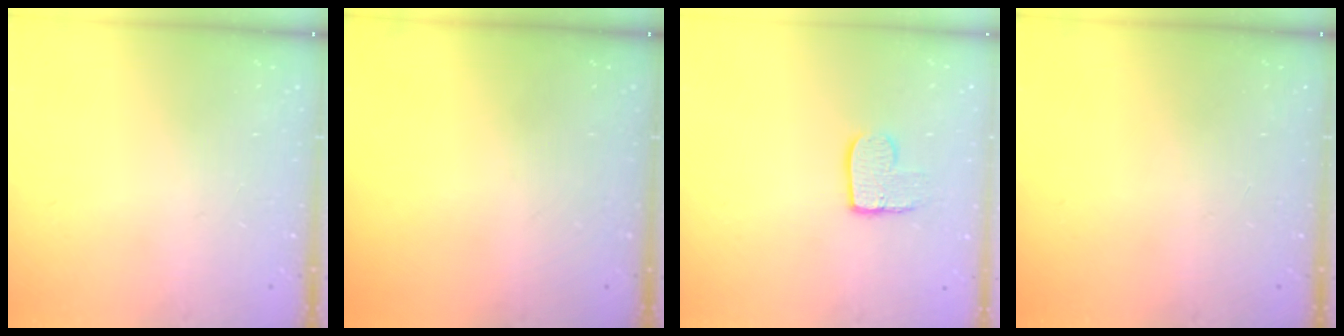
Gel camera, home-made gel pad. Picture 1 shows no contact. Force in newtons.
{"total": 0.0}
{"total": 8.4, "press": 8.4, "slide": 0.6}
{"total": 0.0}